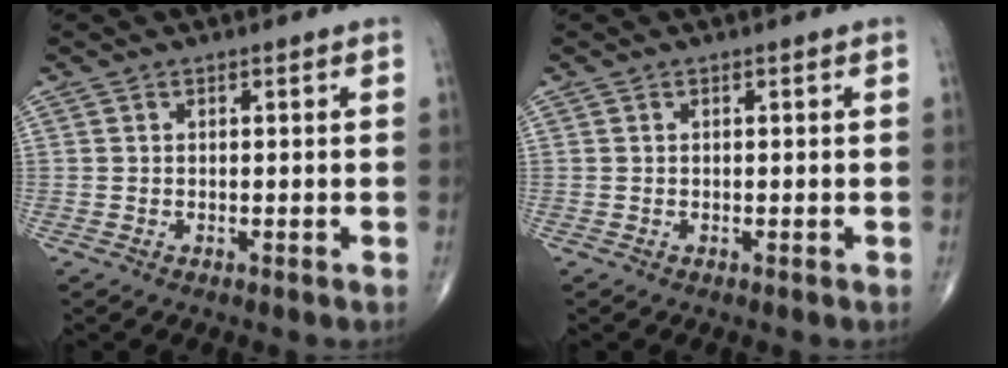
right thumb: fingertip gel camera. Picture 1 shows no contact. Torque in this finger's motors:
{"motor_torque": [-0.04, 0.05, -0.12, 0.02, 0.02]}